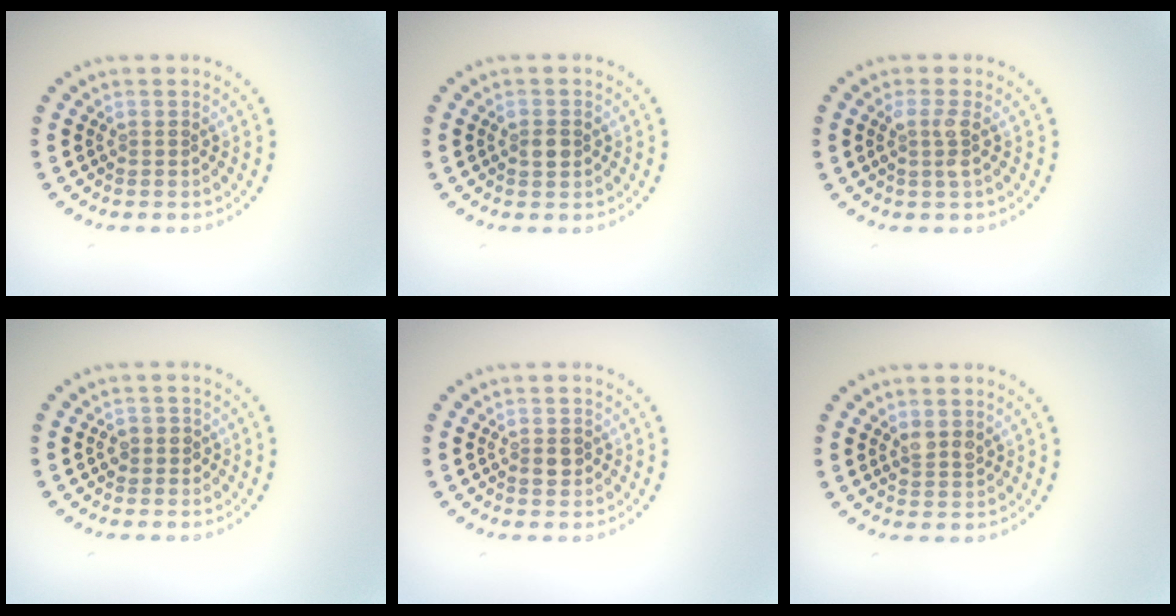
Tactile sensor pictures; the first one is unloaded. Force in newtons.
{"total": 1.8, "press": 1.8, "slide": 0.1}
{"total": 1.7, "press": 1.4, "slide": 1.0}
{"total": 1.4, "press": 1.3, "slide": 0.6}
{"total": 1.4, "press": 1.4, "slide": 0.2}
{"total": 1.5, "press": 1.5, "slide": 0.5}